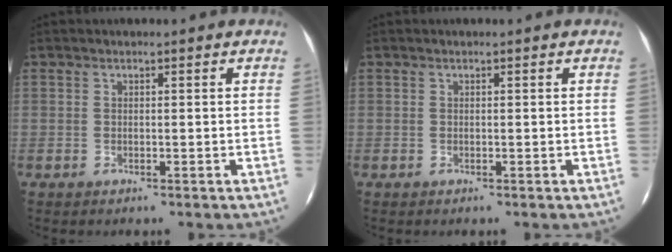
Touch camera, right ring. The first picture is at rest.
{"total": 0.0}